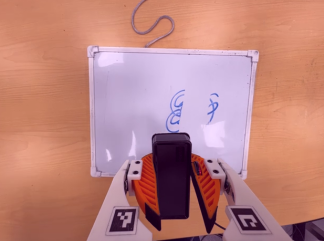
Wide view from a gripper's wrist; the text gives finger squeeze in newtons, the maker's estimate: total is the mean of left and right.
{"total": 10.2, "left": 9.6, "right": 10.7}